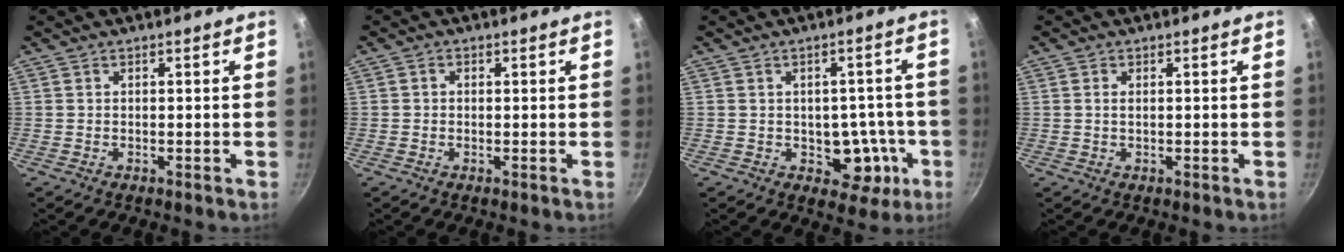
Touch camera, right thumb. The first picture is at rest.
{"total": 1.0, "force": [0.0, 0.9, 0.5], "torque": [-0.007, 0.005, 0.000]}
{"total": 8.3, "force": [-2.2, 6.1, 5.1], "torque": [-0.016, 0.024, -0.019]}
{"total": 1.1, "force": [0.2, 0.6, 0.9], "torque": [-0.018, 0.001, 0.002]}